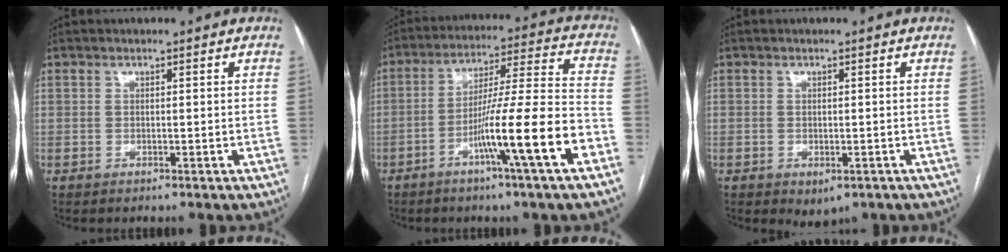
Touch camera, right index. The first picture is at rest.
{"total": 14.9, "force": [-6.5, -1.1, 13.3], "torque": [-0.220, -0.002, -0.110]}
{"total": 2.6, "force": [-1.3, 1.6, 1.6], "torque": [-0.015, -0.003, -0.005]}